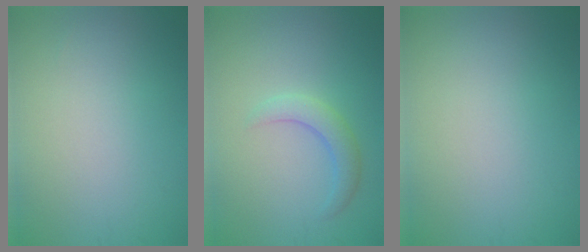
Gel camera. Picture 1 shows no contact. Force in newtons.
{"total": 2.3, "press": 2.2, "slide": 0.2}
{"total": 0.0}